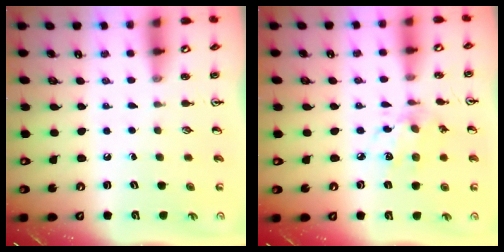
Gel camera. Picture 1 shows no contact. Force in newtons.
{"total": 8.7, "press": 8.7, "slide": 0.6}